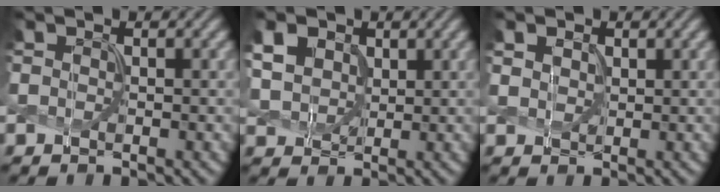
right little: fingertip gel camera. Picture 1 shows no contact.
{"total": 4.9, "force": [2.1, 3.7, 2.5], "torque": [-0.090, 0.010, 0.044]}
{"total": 1.6, "force": [0.8, 1.1, 0.7], "torque": [-0.018, 0.001, 0.014]}